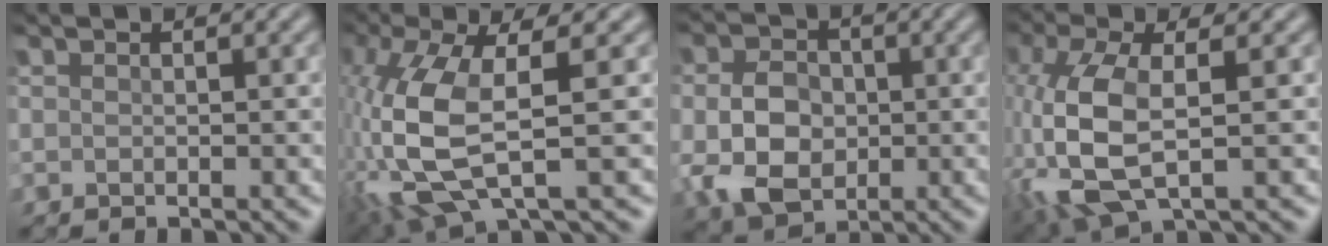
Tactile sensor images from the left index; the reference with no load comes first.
{"total": 8.7, "force": [-0.1, 2.7, 8.2], "torque": [-0.203, -0.005, 0.000]}
{"total": 6.8, "force": [-0.8, 5.1, 4.5], "torque": [-0.095, 0.000, -0.020]}
{"total": 8.0, "force": [-1.3, 3.7, 7.0], "torque": [-0.180, -0.005, -0.028]}